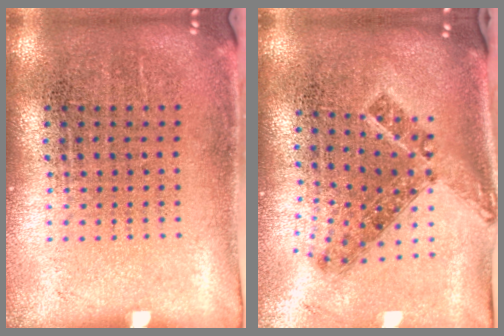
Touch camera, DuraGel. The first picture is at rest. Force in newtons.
{"total": 1.0, "press": 0.9, "slide": 0.6}